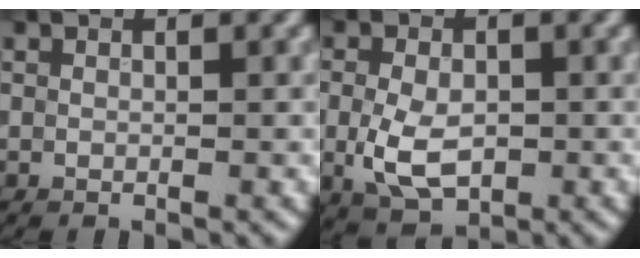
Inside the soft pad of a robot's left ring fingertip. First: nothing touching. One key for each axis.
{"total": 5.0, "fx": -0.7, "fy": 3.1, "fz": 3.8, "tx": -0.075, "ty": -0.008, "tz": -0.013}